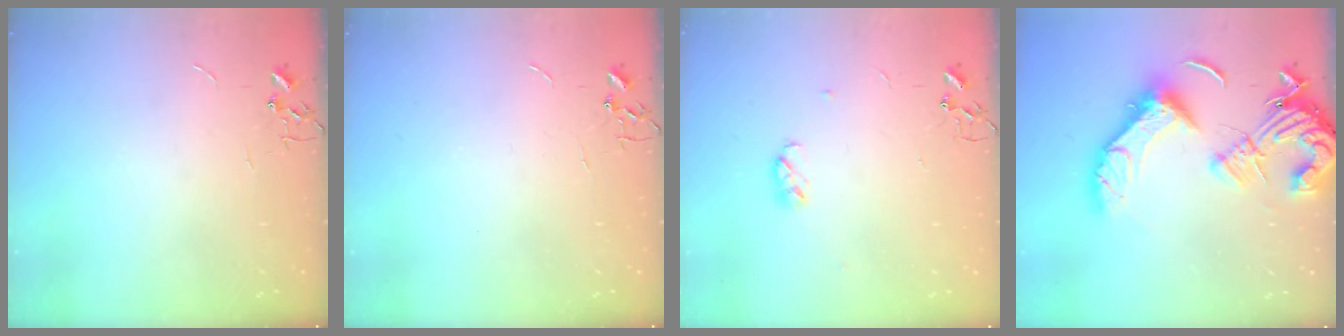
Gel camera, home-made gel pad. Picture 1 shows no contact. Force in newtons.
{"total": 0.0}
{"total": 5.2, "press": 5.1, "slide": 0.7}
{"total": 20.2, "press": 20.1, "slide": 2.4}